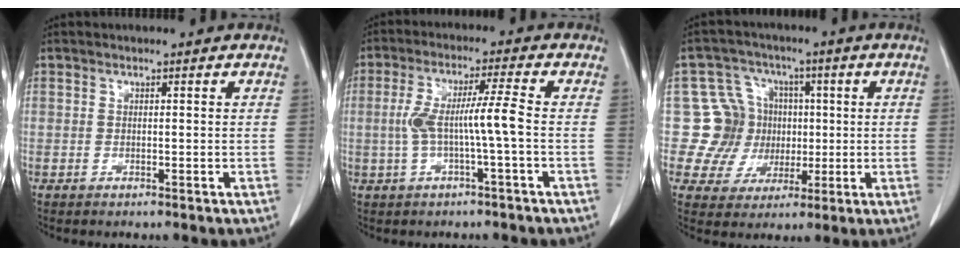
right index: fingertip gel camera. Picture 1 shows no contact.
{"total": 6.8, "force": [-0.8, -0.3, 6.8], "torque": [-0.137, 0.020, -0.009]}
{"total": 9.4, "force": [0.6, 9.2, 1.7], "torque": [-0.025, 0.032, 0.021]}